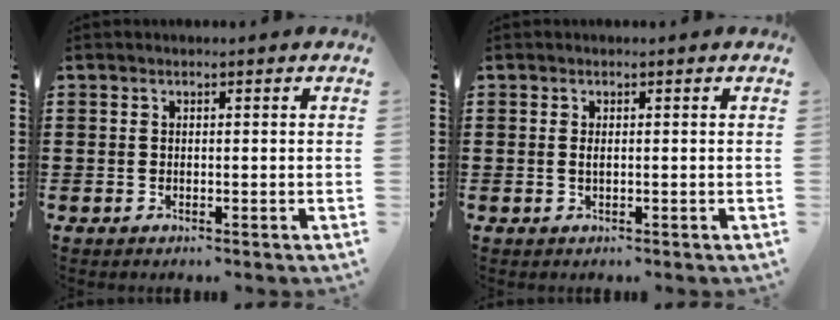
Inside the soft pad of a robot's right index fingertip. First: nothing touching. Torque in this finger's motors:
{"motor_torque": [0.36, -0.08, 0.00, 0.00]}